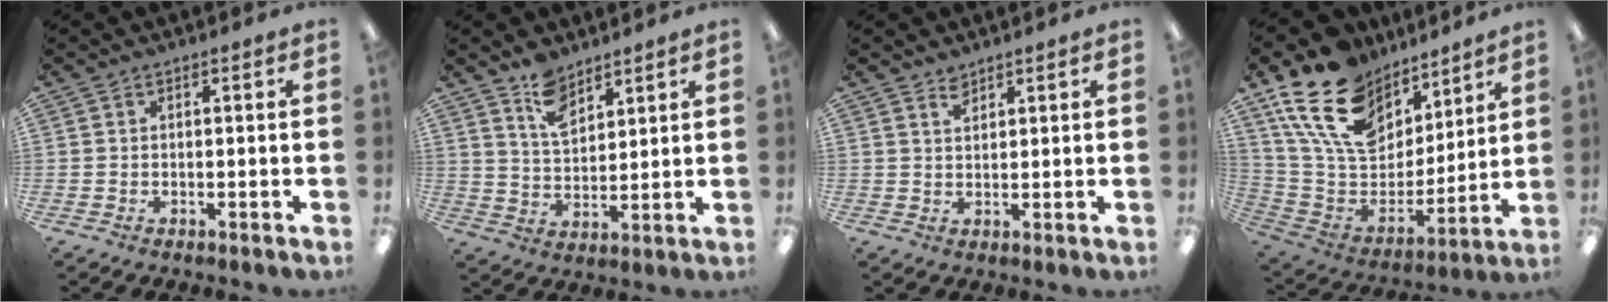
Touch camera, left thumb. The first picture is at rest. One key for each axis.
{"total": 8.5, "fx": 6.4, "fy": 4.4, "fz": 3.4, "tx": -0.064, "ty": -0.033, "tz": 0.117}
{"total": 2.3, "fx": 2.1, "fy": 0.8, "fz": 0.7, "tx": -0.008, "ty": -0.006, "tz": 0.038}
{"total": 19.9, "fx": 12.5, "fy": 12.3, "fz": 9.4, "tx": -0.194, "ty": -0.071, "tz": 0.232}